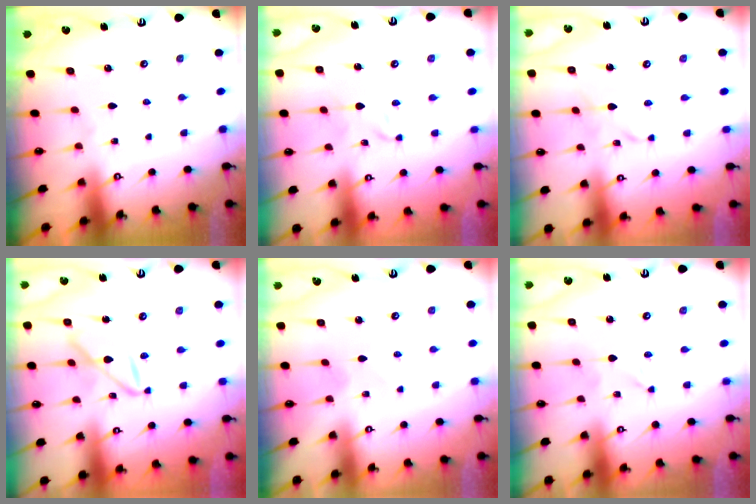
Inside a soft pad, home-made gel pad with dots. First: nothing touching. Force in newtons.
{"total": 2.2, "press": 2.2, "slide": 0.1}
{"total": 4.6, "press": 4.6, "slide": 0.4}
{"total": 11.7, "press": 11.7, "slide": 1.0}
{"total": 1.7, "press": 1.7, "slide": 0.2}
{"total": 0.0}